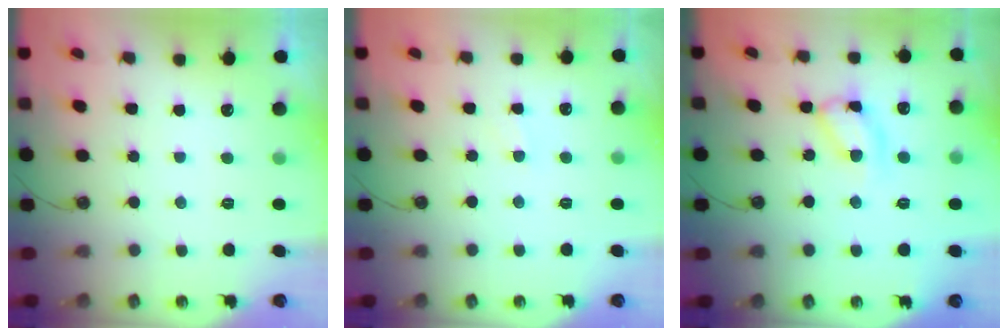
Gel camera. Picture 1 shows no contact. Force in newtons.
{"total": 3.0, "press": 2.9, "slide": 0.5}
{"total": 14.1, "press": 14.1, "slide": 0.9}